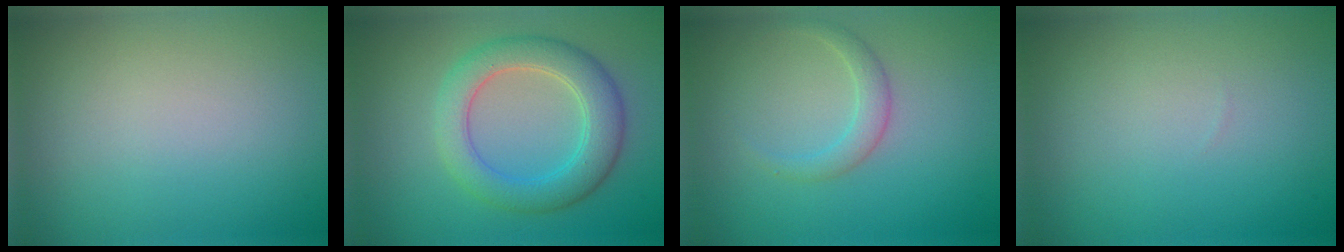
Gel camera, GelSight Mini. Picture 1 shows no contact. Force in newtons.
{"total": 5.0, "press": 5.0, "slide": 0.3}
{"total": 1.7, "press": 1.7, "slide": 0.1}
{"total": 0.0}